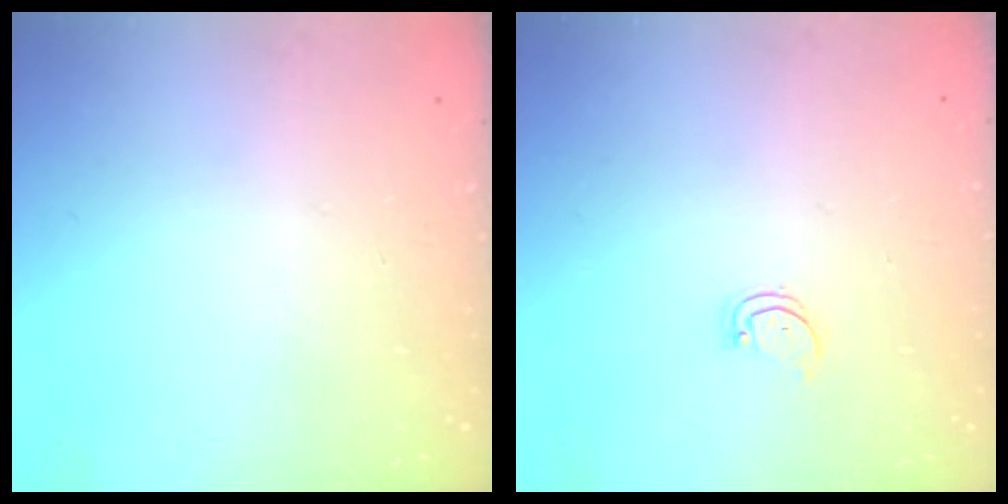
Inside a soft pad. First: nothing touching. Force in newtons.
{"total": 2.3, "press": 2.3, "slide": 0.1}